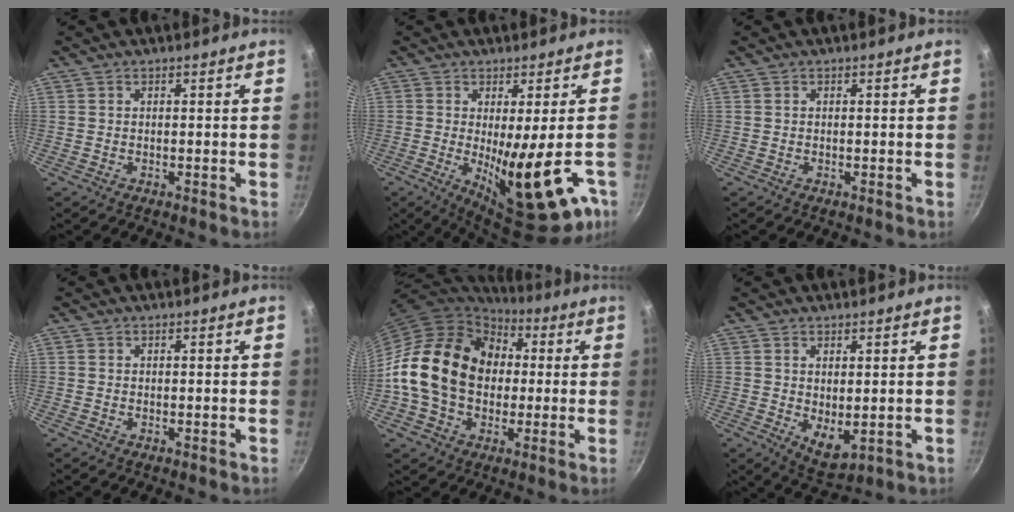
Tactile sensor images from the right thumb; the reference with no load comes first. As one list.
[{"total": 17.6, "force": [-4.7, 4.8, 16.2], "torque": [-0.217, -0.025, -0.050]}, {"total": 0.0}, {"total": 0.0}, {"total": 21.1, "force": [1.0, 16.1, 13.6], "torque": [-0.223, 0.038, 0.014]}, {"total": 5.8, "force": [0.5, 3.0, 4.9], "torque": [-0.068, -0.021, 0.020]}]